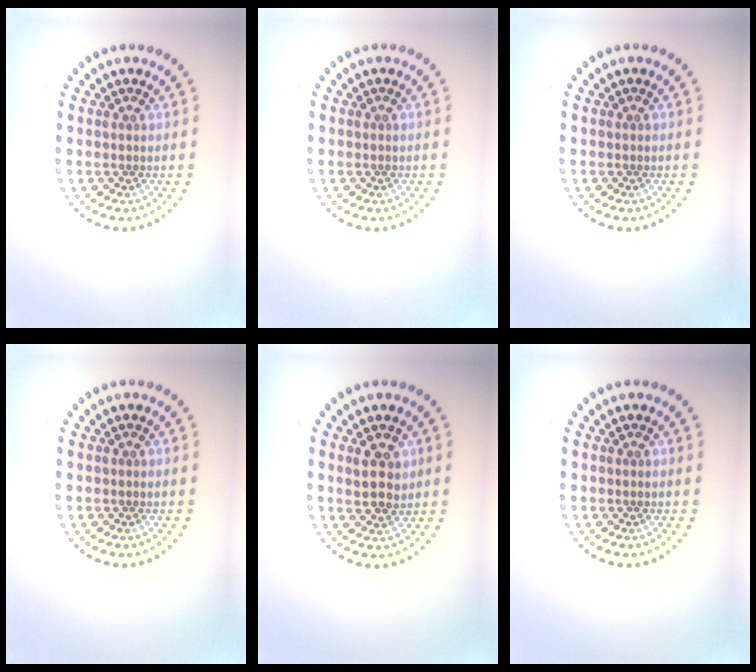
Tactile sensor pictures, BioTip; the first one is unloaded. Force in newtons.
{"total": 0.0}
{"total": 0.0}
{"total": 0.0}
{"total": 2.7, "press": 2.6, "slide": 0.7}
{"total": 0.0}